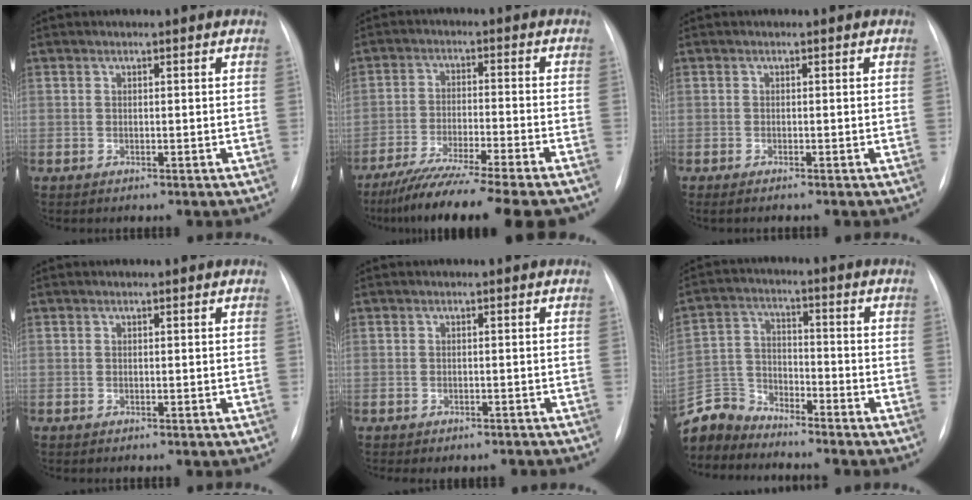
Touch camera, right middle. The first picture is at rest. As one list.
[{"total": 15.9, "force": [-13.3, -0.2, 8.8], "torque": [-0.142, -0.041, -0.210]}, {"total": 1.4, "force": [-1.1, 0.1, 0.8], "torque": [-0.009, -0.003, -0.013]}, {"total": 0.0}, {"total": 3.5, "force": [-2.9, 1.7, 0.8], "torque": [-0.005, 0.006, -0.035]}, {"total": 8.2, "force": [-8.0, 1.7, -0.2], "torque": [-0.002, 0.010, -0.163]}]